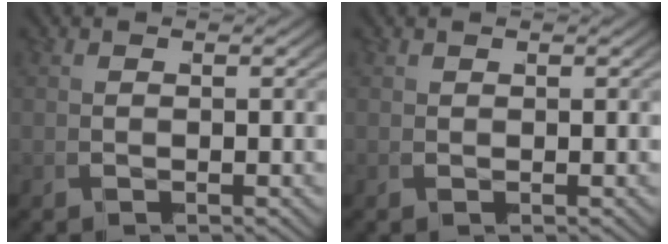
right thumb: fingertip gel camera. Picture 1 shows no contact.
{"total": 0.0}